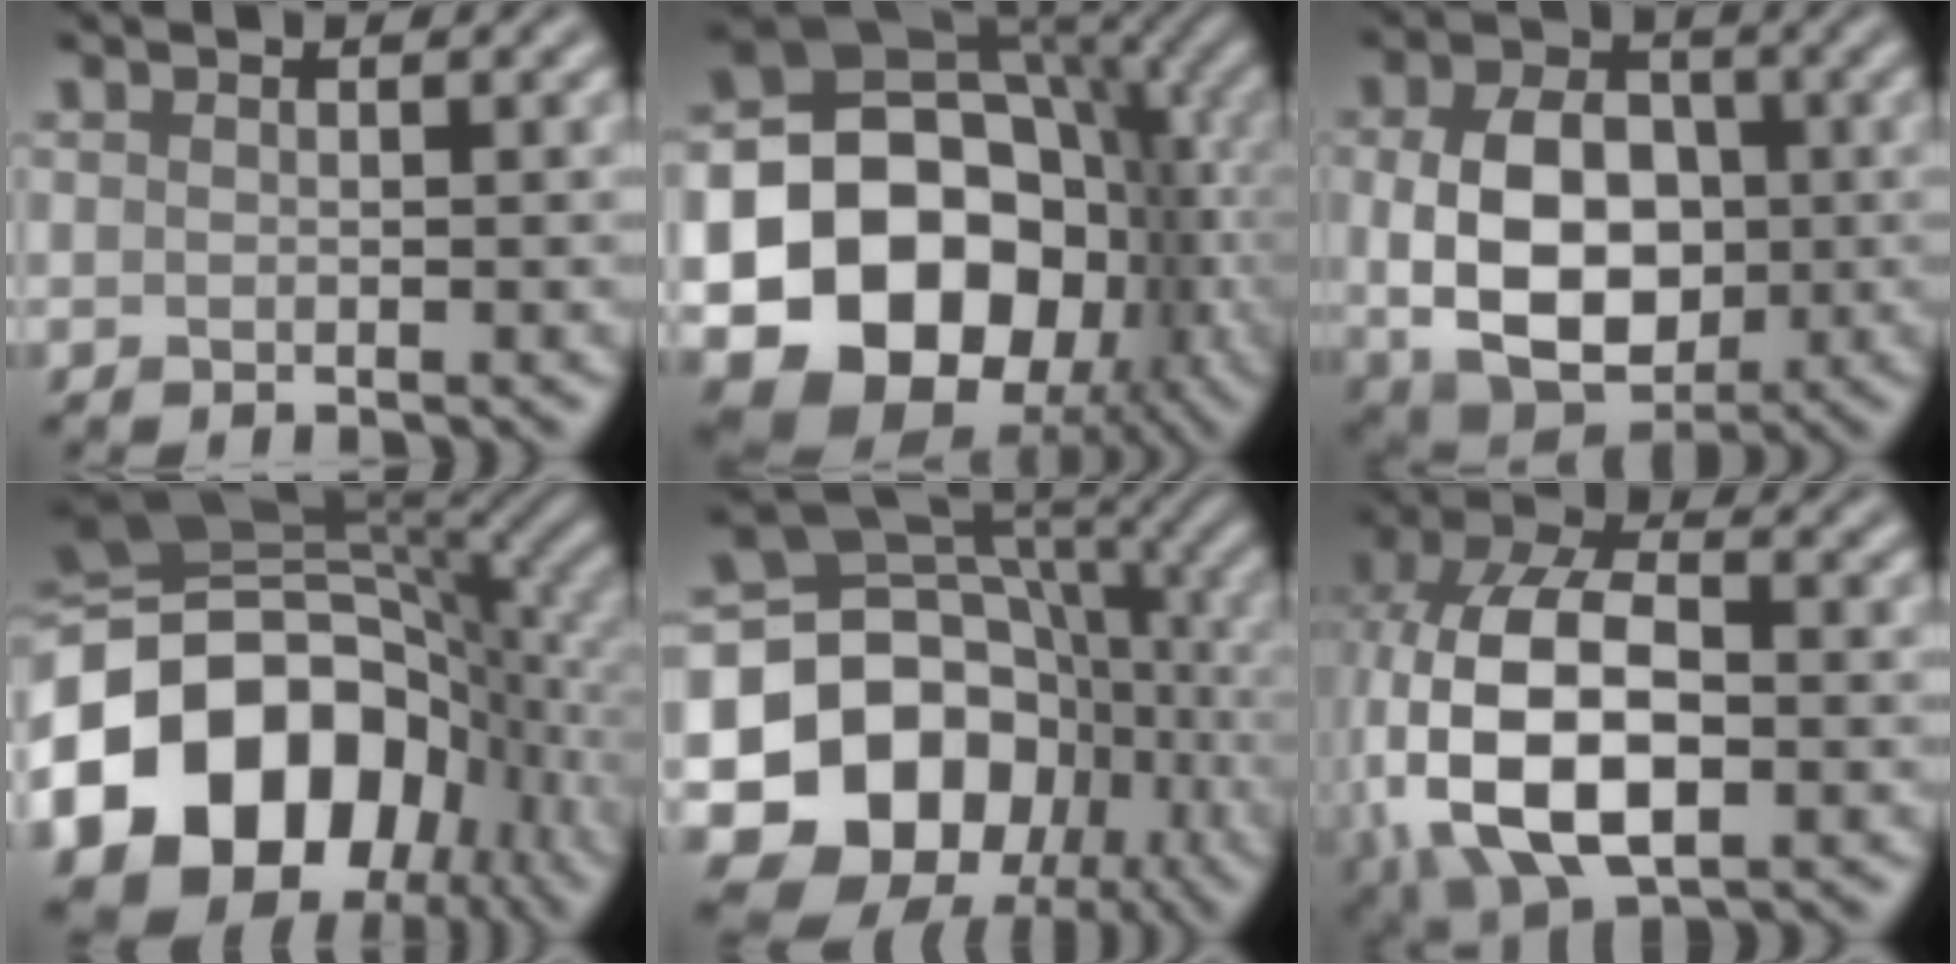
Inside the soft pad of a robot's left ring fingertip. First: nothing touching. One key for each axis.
{"total": 18.2, "fx": -5.9, "fy": 14.4, "fz": 9.4, "tx": -0.142, "ty": -0.013, "tz": -0.114}
{"total": 9.9, "fx": -0.4, "fy": 6.8, "fz": 7.1, "tx": -0.138, "ty": -0.008, "tz": -0.008}
{"total": 17.3, "fx": -5.1, "fy": 12.8, "fz": 10.5, "tx": -0.192, "ty": -0.001, "tz": -0.101}
{"total": 14.5, "fx": -4.4, "fy": 11.8, "fz": 7.2, "tx": -0.142, "ty": 0.001, "tz": -0.083}
{"total": 13.1, "fx": -1.8, "fy": 7.5, "fz": 10.6, "tx": -0.225, "ty": -0.004, "tz": -0.032}